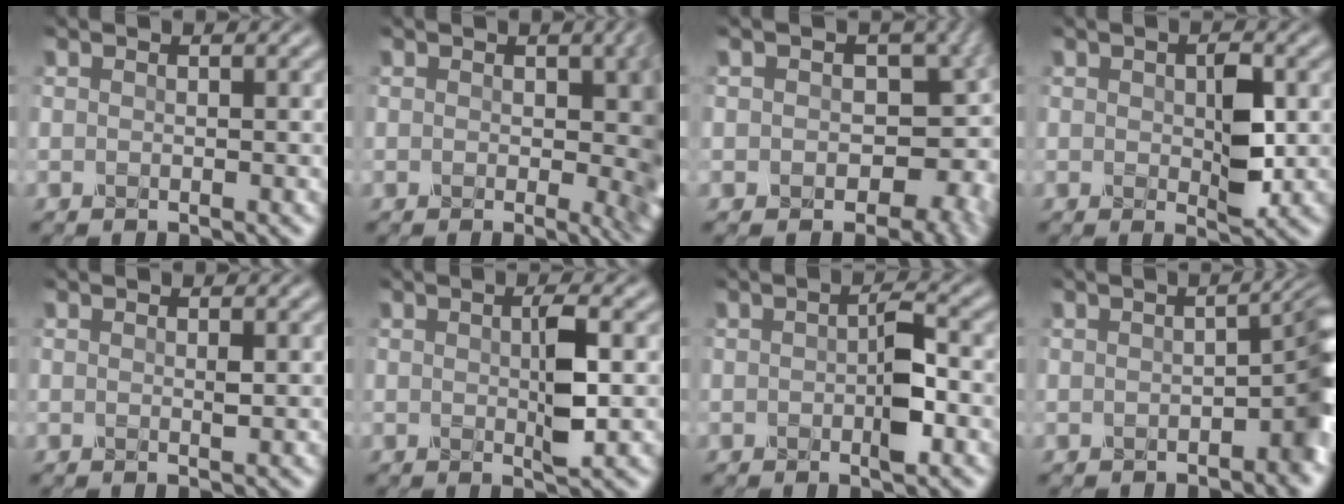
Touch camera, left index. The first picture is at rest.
{"total": 7.0, "force": [0.1, 3.5, 6.0], "torque": [-0.049, -0.002, 0.001]}
{"total": 8.6, "force": [-0.5, 6.4, 5.6], "torque": [-0.040, -0.010, 0.001]}
{"total": 3.7, "force": [0.1, 1.8, 3.2], "torque": [-0.053, -0.005, 0.006]}
{"total": 0.5, "force": [0.1, 0.0, 0.5], "torque": [-0.009, -0.001, 0.000]}
{"total": 3.2, "force": [0.2, 0.6, 3.2], "torque": [-0.057, -0.001, 0.004]}
{"total": 3.1, "force": [-0.5, 0.9, 2.9], "torque": [-0.047, 0.000, -0.010]}
{"total": 5.0, "force": [-1.1, 2.2, 4.4], "torque": [-0.040, 0.006, -0.016]}